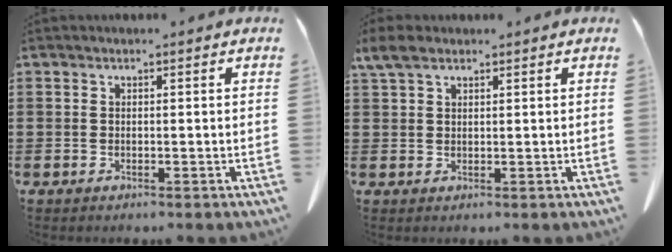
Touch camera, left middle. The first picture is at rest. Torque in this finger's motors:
{"motor_torque": [0.16, 0.04, 0.14, 0.10]}